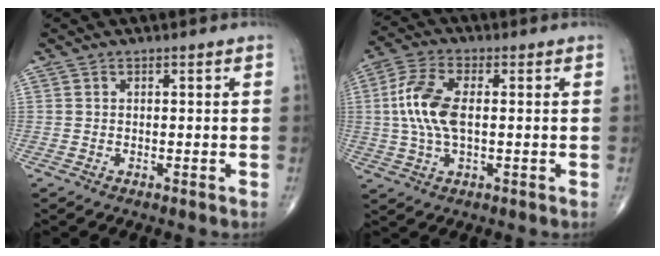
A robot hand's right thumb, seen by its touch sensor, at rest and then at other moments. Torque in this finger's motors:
{"motor_torque": [1.13, 1.60, 1.19, 0.01, 0.48]}